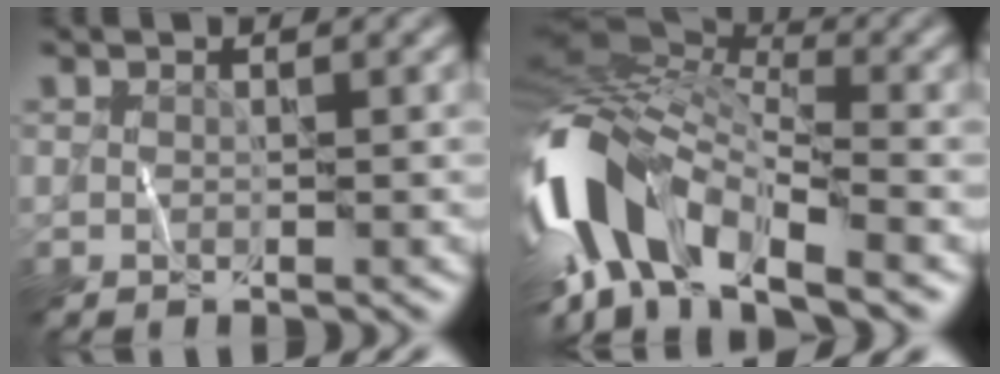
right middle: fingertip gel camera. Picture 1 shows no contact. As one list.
[{"total": 13.3, "force": [-5.2, 5.7, 10.8], "torque": [-0.221, 0.008, -0.104]}]